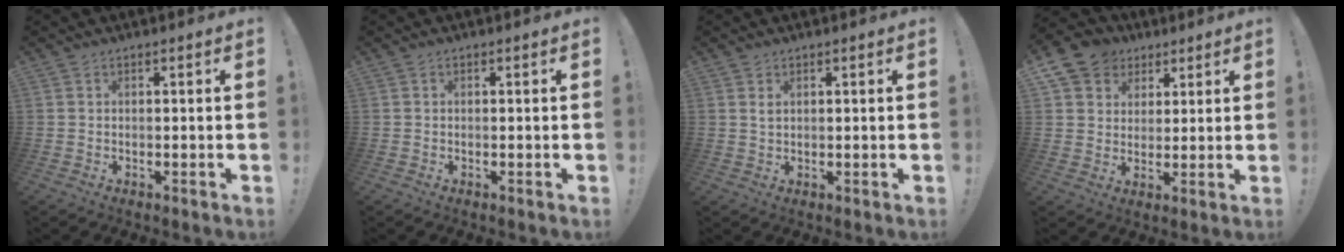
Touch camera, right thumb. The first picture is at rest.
{"total": 0.0}
{"total": 1.4, "force": [1.0, 0.8, 0.6], "torque": [-0.007, -0.002, 0.018]}
{"total": 10.1, "force": [4.8, 8.4, 2.7], "torque": [-0.042, -0.025, 0.100]}